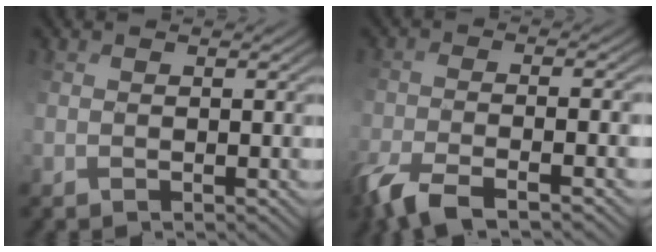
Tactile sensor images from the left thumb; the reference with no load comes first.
{"total": 6.9, "force": [-4.8, 1.3, 4.8], "torque": [-0.100, -0.008, -0.087]}